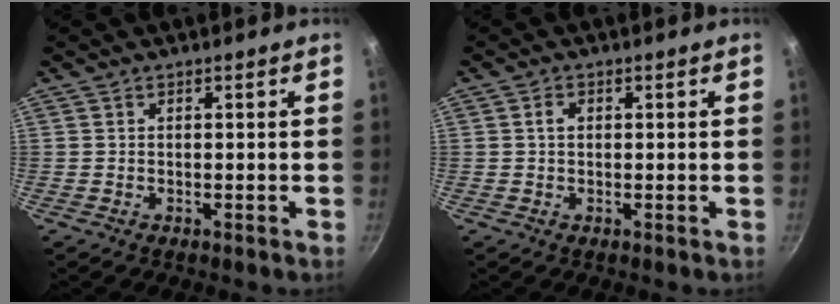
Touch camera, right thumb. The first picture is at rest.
{"total": 1.5, "force": [0.2, 1.2, 1.0], "torque": [-0.014, 0.006, 0.004]}